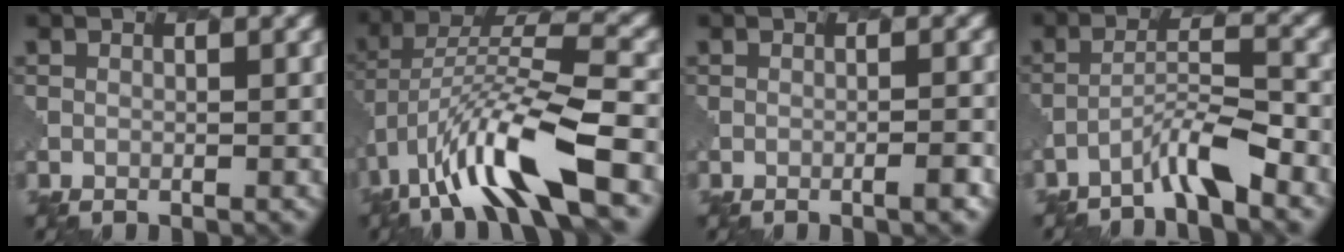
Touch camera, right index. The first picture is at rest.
{"total": 10.7, "force": [-4.9, 2.9, 9.1], "torque": [-0.172, 0.015, -0.087]}
{"total": 1.6, "force": [-0.8, 0.2, 1.3], "torque": [-0.013, 0.002, -0.017]}
{"total": 3.6, "force": [-2.8, 0.0, 2.2], "torque": [-0.041, 0.011, -0.058]}